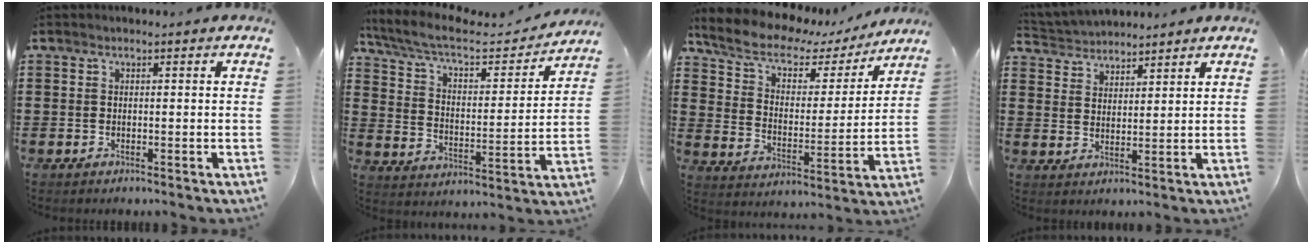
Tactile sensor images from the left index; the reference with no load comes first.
{"total": 7.8, "force": [6.4, 1.8, 4.1], "torque": [-0.106, -0.036, 0.107]}
{"total": 7.5, "force": [5.4, 3.5, 3.8], "torque": [-0.099, -0.026, 0.090]}
{"total": 3.3, "force": [3.1, 0.9, -0.3], "torque": [-0.010, -0.011, 0.057]}